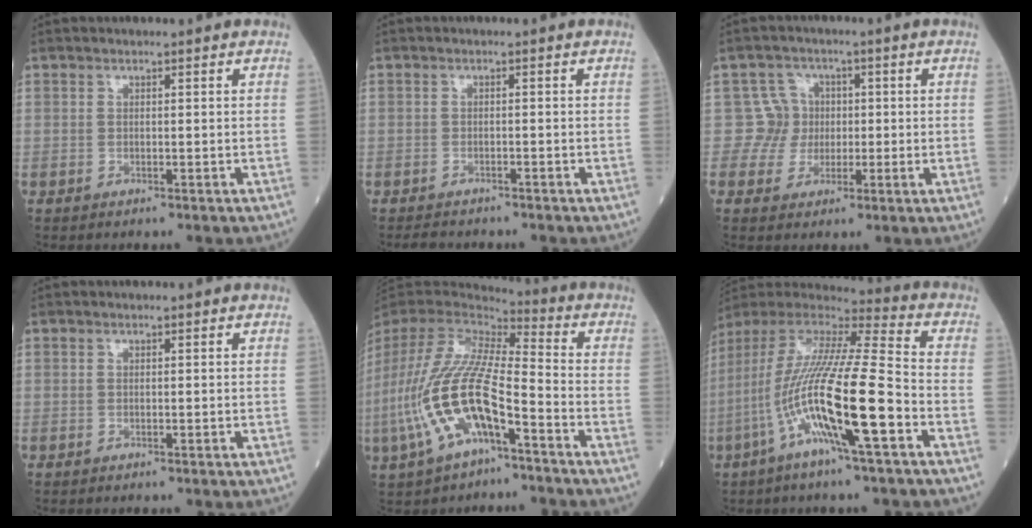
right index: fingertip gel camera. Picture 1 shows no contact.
{"total": 2.5, "force": [-2.2, 0.9, 0.5], "torque": [-0.014, -0.005, -0.034]}
{"total": 4.6, "force": [0.0, 4.6, -0.2], "torque": [0.021, 0.013, -0.002]}
{"total": 0.0}
{"total": 18.4, "force": [-7.3, 5.6, 15.9], "torque": [-0.369, -0.015, -0.135]}
{"total": 19.2, "force": [-6.6, 1.2, 18.0], "torque": [-0.370, -0.019, -0.130]}